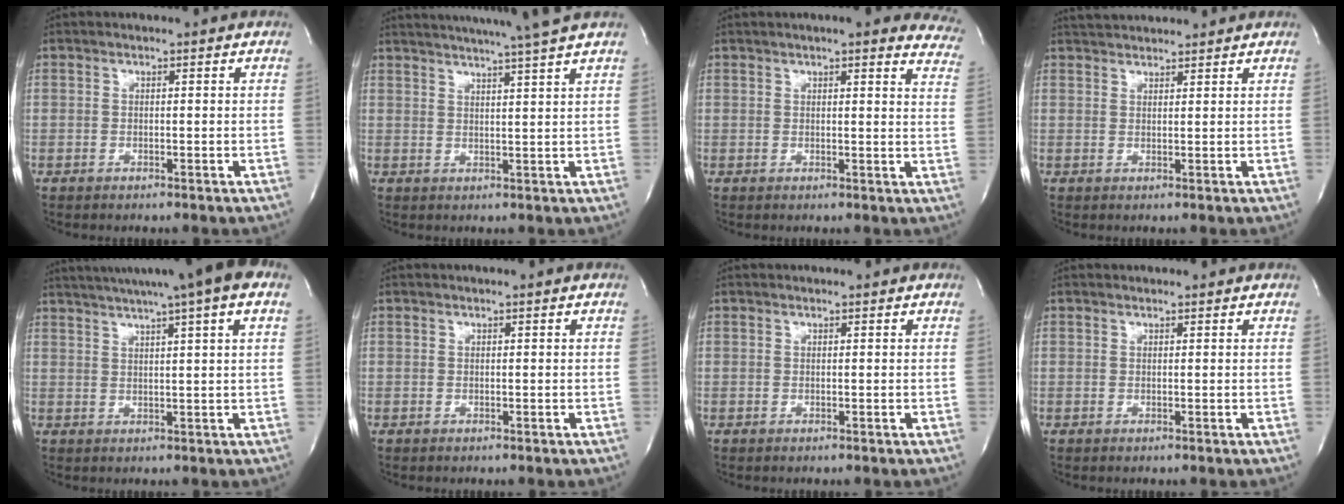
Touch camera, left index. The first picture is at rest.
{"total": 11.8, "force": [10.2, -1.8, 5.8], "torque": [-0.095, -0.013, 0.132]}
{"total": 15.6, "force": [13.8, 2.7, 6.8], "torque": [-0.068, -0.017, 0.138]}
{"total": 5.2, "force": [5.1, 0.7, 1.1], "torque": [-0.023, 0.033, 0.080]}
{"total": 14.0, "force": [9.9, -0.1, 9.9], "torque": [-0.164, 0.037, 0.127]}
{"total": 0.0}
{"total": 0.6, "force": [0.6, 0.0, 0.1], "torque": [-0.004, 0.006, 0.009]}
{"total": 1.2, "force": [1.2, 0.2, 0.2], "torque": [-0.010, 0.011, 0.017]}